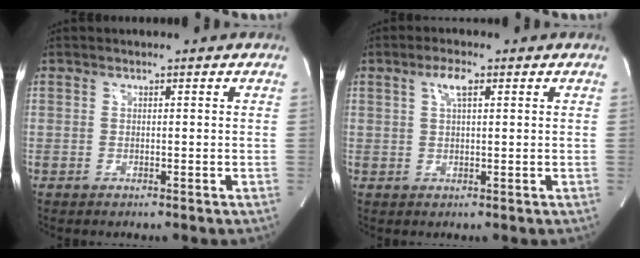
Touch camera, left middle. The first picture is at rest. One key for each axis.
{"total": 3.0, "fx": 1.3, "fy": 0.6, "fz": 2.6, "tx": -0.053, "ty": 0.006, "tz": 0.024}